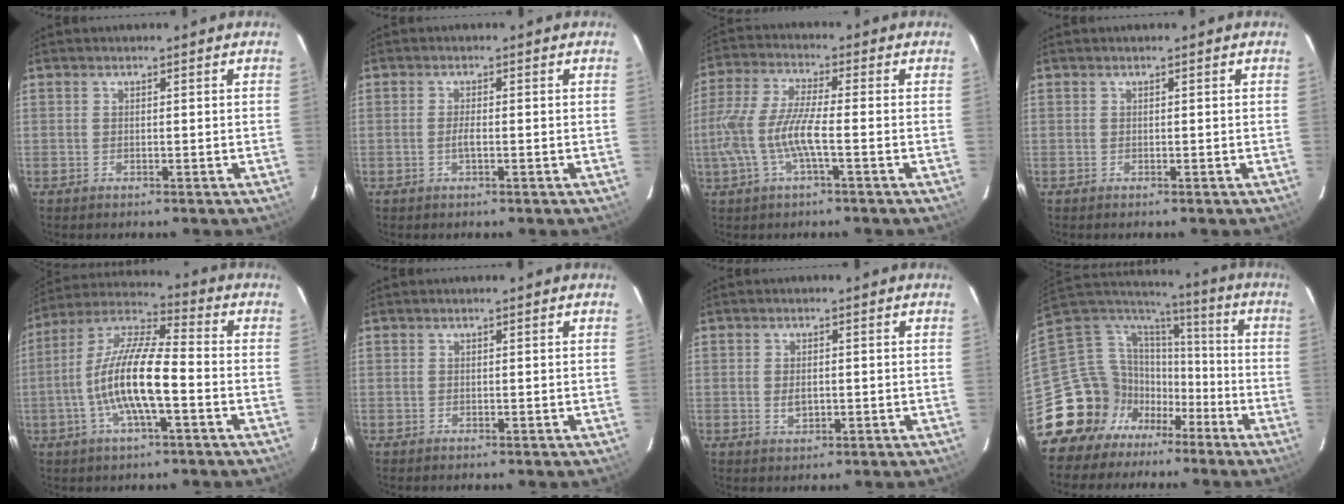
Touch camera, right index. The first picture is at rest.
{"total": 1.5, "force": [-0.5, 0.3, 1.4], "torque": [-0.028, -0.002, -0.010]}
{"total": 10.6, "force": [-2.7, 1.5, 10.2], "torque": [-0.219, -0.005, -0.049]}
{"total": 0.0}
{"total": 13.8, "force": [-3.5, 3.1, 13.0], "torque": [-0.255, 0.000, -0.071]}
{"total": 0.0}
{"total": 2.5, "force": [-0.3, 1.7, 1.8], "torque": [-0.032, -0.003, -0.003]}
{"total": 16.9, "force": [-10.1, 13.2, 3.4], "torque": [-0.094, 0.052, -0.177]}